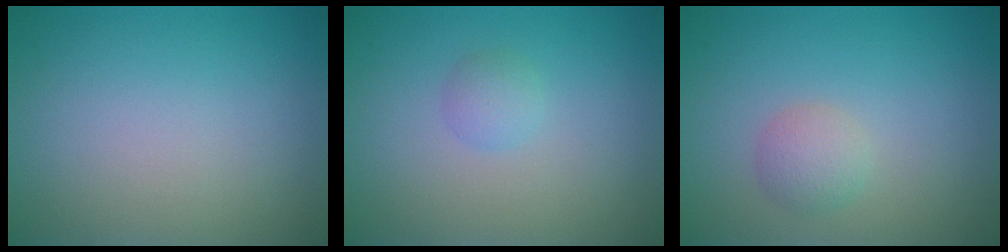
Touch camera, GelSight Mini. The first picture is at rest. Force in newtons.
{"total": 1.2, "press": 1.2, "slide": 0.1}
{"total": 1.9, "press": 1.9, "slide": 0.1}